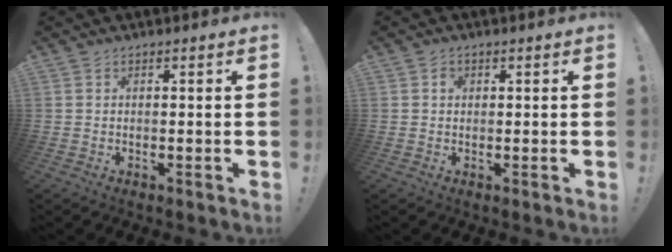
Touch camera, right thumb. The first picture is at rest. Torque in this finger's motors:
{"motor_torque": [0.48, 0.33, 0.20, -0.11, -0.04]}